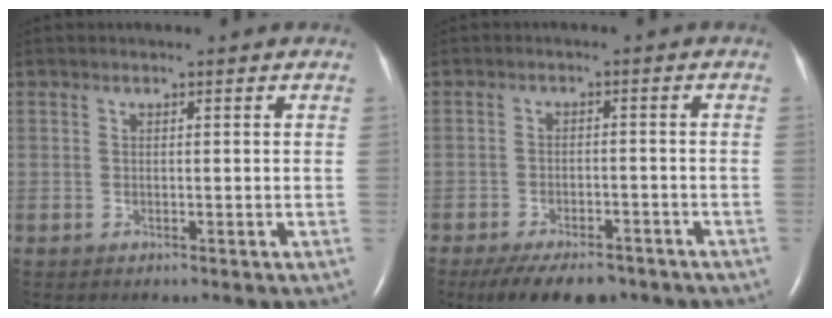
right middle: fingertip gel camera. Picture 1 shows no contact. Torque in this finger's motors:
{"motor_torque": [0.21, -0.20, 0.10, 0.06]}